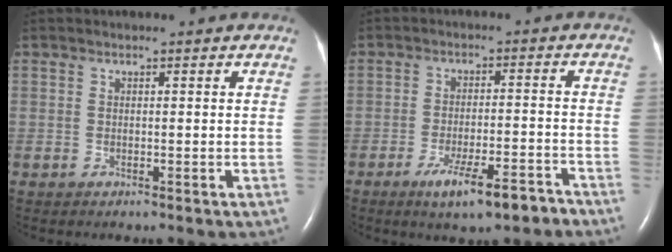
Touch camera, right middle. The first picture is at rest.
{"total": 8.0, "force": [-5.6, 1.3, 5.7], "torque": [-0.094, -0.010, -0.085]}